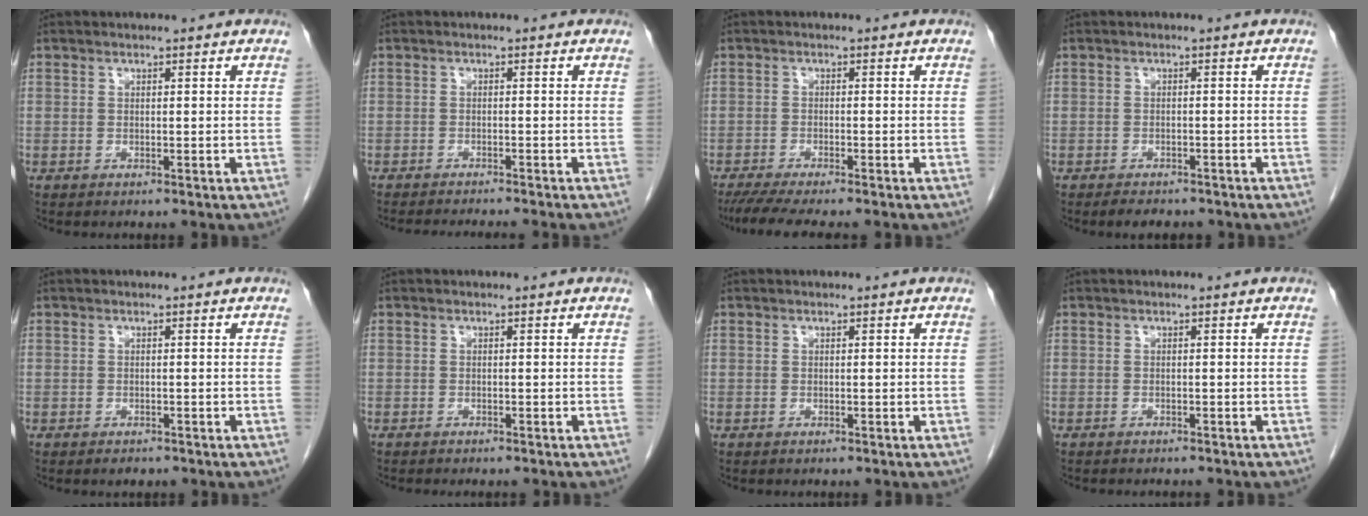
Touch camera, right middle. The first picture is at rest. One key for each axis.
{"total": 7.5, "fx": -6.9, "fy": -0.4, "fz": 2.9, "tx": -0.021, "ty": -0.017, "tz": -0.097}
{"total": 7.6, "fx": -6.4, "fy": 0.3, "fz": 4.1, "tx": -0.059, "ty": -0.017, "tz": -0.102}
{"total": 4.0, "fx": -3.3, "fy": 1.6, "fz": 1.5, "tx": -0.023, "ty": -0.003, "tz": -0.041}
{"total": 1.3, "fx": -1.0, "fy": 0.7, "fz": 0.5, "tx": -0.010, "ty": 0.000, "tz": -0.008}
{"total": 2.0, "fx": -1.8, "fy": 0.4, "fz": 0.8, "tx": -0.016, "ty": -0.004, "tz": -0.020}
{"total": 0.0}
{"total": 2.5, "fx": -2.3, "fy": 0.7, "fz": 0.9, "tx": -0.016, "ty": -0.005, "tz": -0.026}